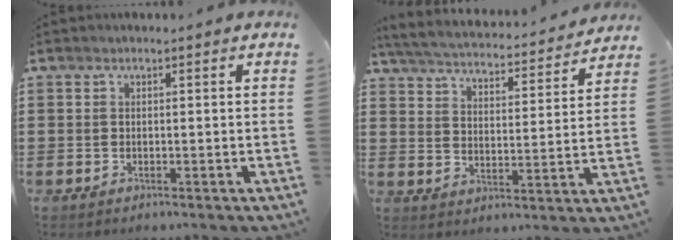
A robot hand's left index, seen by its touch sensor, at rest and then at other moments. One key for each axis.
{"total": 3.6, "fx": 3.6, "fy": -0.1, "fz": 0.4, "tx": -0.032, "ty": -0.032, "tz": 0.053}